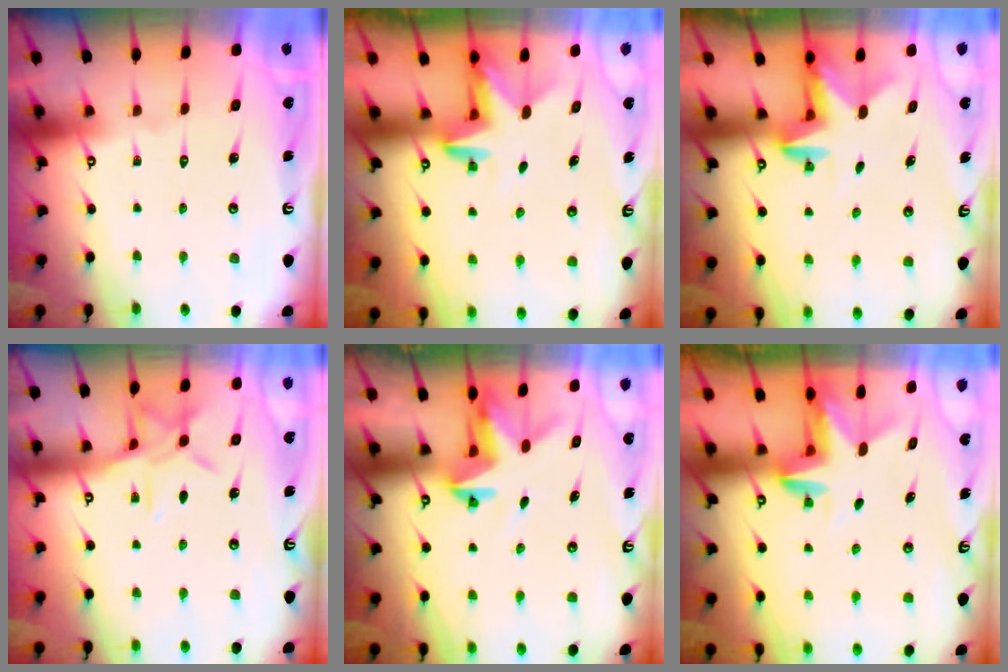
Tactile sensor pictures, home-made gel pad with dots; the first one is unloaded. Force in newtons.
{"total": 3.2, "press": 3.2, "slide": 0.1}
{"total": 3.0, "press": 2.9, "slide": 0.6}
{"total": 9.2, "press": 9.2, "slide": 0.4}
{"total": 3.2, "press": 3.2, "slide": 0.1}
{"total": 2.9, "press": 2.9, "slide": 0.2}